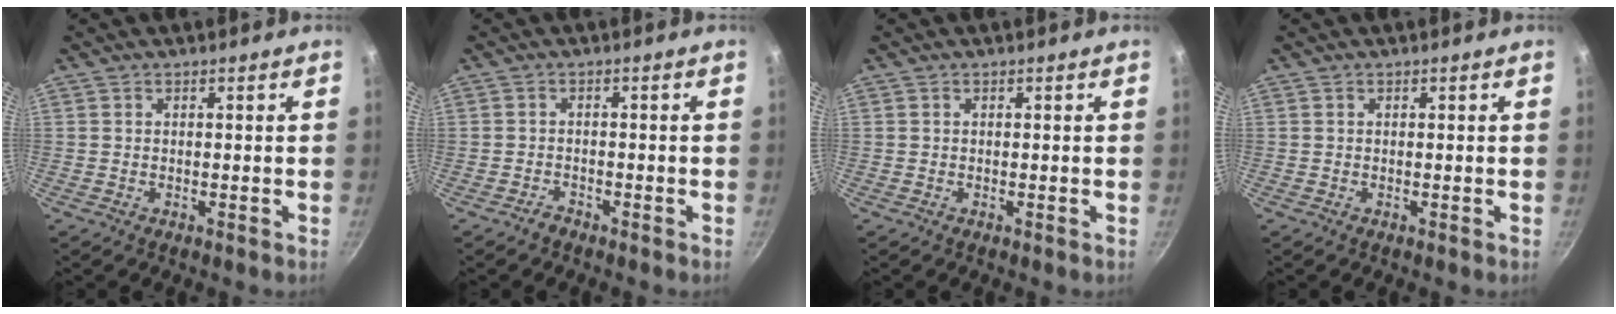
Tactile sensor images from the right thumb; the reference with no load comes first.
{"total": 1.5, "force": [-1.3, 0.7, 0.2], "torque": [-0.001, 0.017, -0.023]}
{"total": 0.0}
{"total": 0.0}